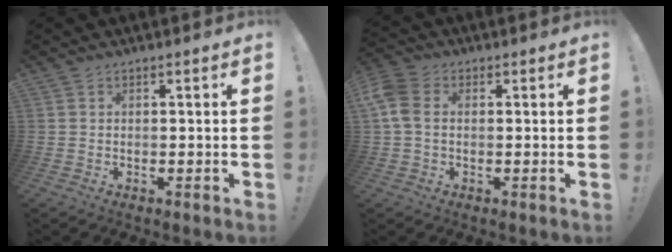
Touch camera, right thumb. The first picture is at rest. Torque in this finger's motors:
{"motor_torque": [1.01, 0.97, 0.48, -0.30, 0.28]}